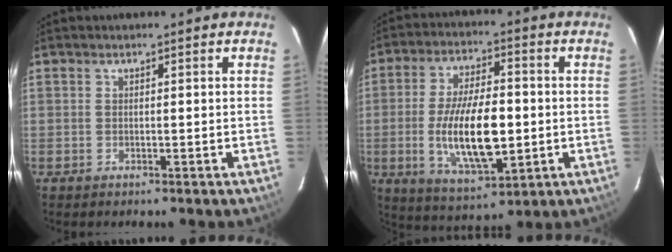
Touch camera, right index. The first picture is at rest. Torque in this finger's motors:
{"motor_torque": [1.49, -0.65, 1.06, 0.21]}